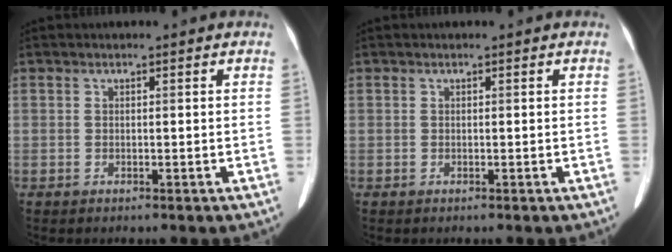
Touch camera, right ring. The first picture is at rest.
{"total": 0.0}